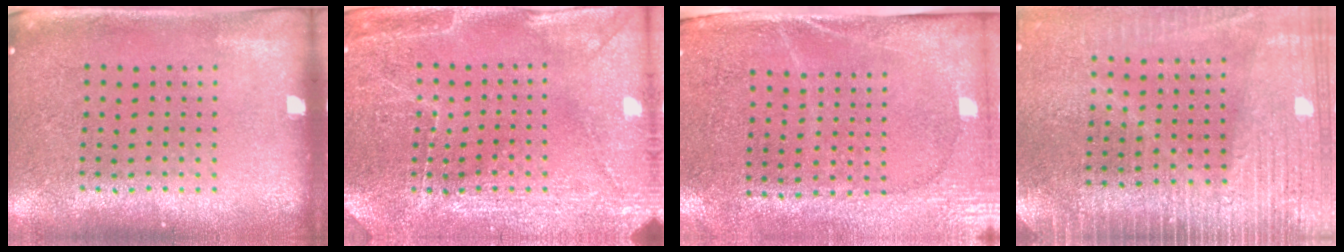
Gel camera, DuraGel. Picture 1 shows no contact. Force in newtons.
{"total": 2.9, "press": 2.9, "slide": 0.3}
{"total": 2.7, "press": 2.3, "slide": 1.4}
{"total": 3.6, "press": 3.2, "slide": 1.6}